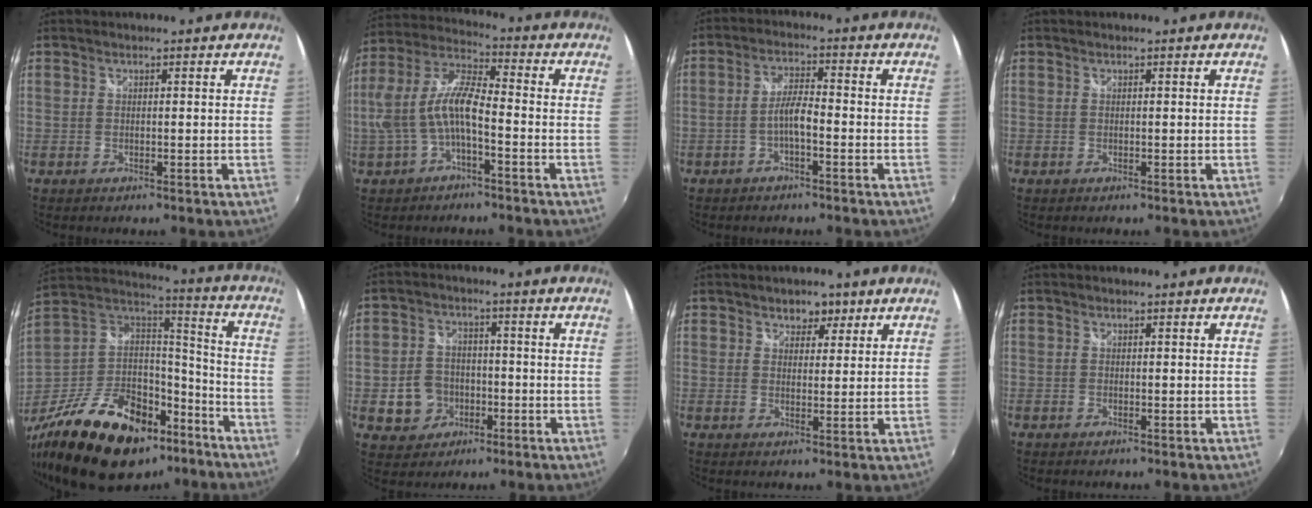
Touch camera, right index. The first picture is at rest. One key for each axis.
{"total": 10.9, "fx": -3.0, "fy": 3.7, "fz": 9.8, "tx": -0.214, "ty": 0.010, "tz": -0.049}
{"total": 4.1, "fx": -1.9, "fy": 0.8, "fz": 3.5, "tx": -0.072, "ty": 0.009, "tz": -0.035}
{"total": 0.0}
{"total": 34.1, "fx": -21.2, "fy": 17.6, "fz": 20.1, "tx": -0.404, "ty": -0.001, "tz": -0.323}
{"total": 7.5, "fx": -2.2, "fy": 6.8, "fz": 2.3, "tx": -0.064, "ty": 0.017, "tz": -0.025}
{"total": 3.6, "fx": 2.2, "fy": 2.5, "fz": 1.2, "tx": -0.007, "ty": 0.001, "tz": 0.032}
{"total": 0.0}